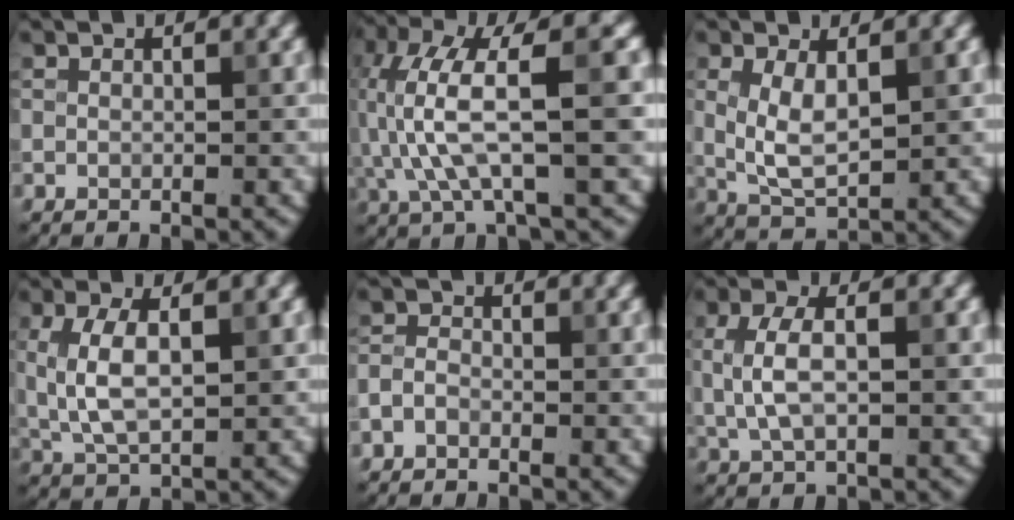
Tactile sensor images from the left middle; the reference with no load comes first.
{"total": 9.2, "force": [0.4, 2.6, 8.8], "torque": [-0.189, 0.017, 0.005]}
{"total": 4.0, "force": [0.7, 1.7, 3.5], "torque": [-0.074, -0.003, 0.018]}
{"total": 5.0, "force": [0.7, 2.2, 4.5], "torque": [-0.096, 0.004, 0.016]}
{"total": 1.5, "force": [-0.9, 1.0, 0.7], "torque": [-0.011, 0.004, -0.024]}
{"total": 4.0, "force": [0.3, 1.7, 3.6], "torque": [-0.080, 0.004, 0.005]}